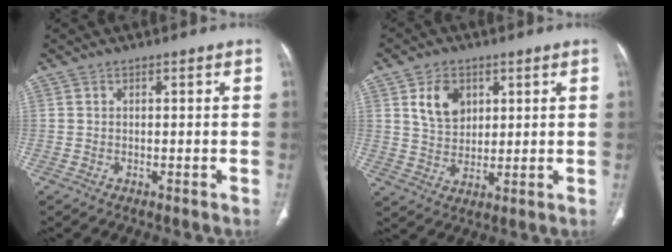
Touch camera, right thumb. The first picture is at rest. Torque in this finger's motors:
{"motor_torque": [-0.97, 0.87, 0.84, -0.12, 0.04]}